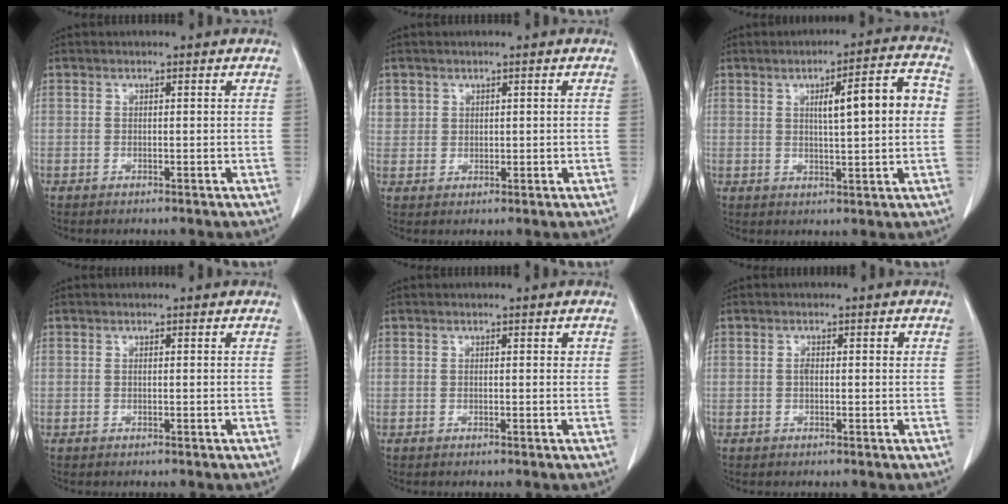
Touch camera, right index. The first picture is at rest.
{"total": 3.0, "force": [1.3, 2.7, 0.3], "torque": [0.003, 0.006, 0.027]}
{"total": 9.5, "force": [1.4, 1.1, 9.3], "torque": [-0.134, 0.019, 0.022]}
{"total": 0.0}
{"total": 0.7, "force": [0.3, 0.4, 0.5], "torque": [-0.002, 0.003, 0.002]}
{"total": 1.5, "force": [0.1, 0.7, 1.4], "torque": [-0.026, 0.008, 0.002]}